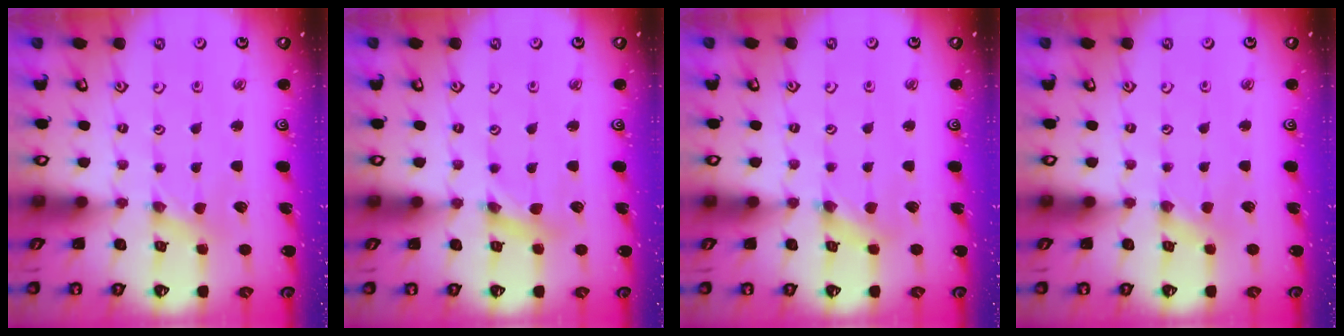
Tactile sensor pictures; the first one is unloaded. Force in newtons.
{"total": 3.0, "press": 3.0, "slide": 0.3}
{"total": 1.4, "press": 1.3, "slide": 0.3}
{"total": 0.9, "press": 0.9, "slide": 0.3}